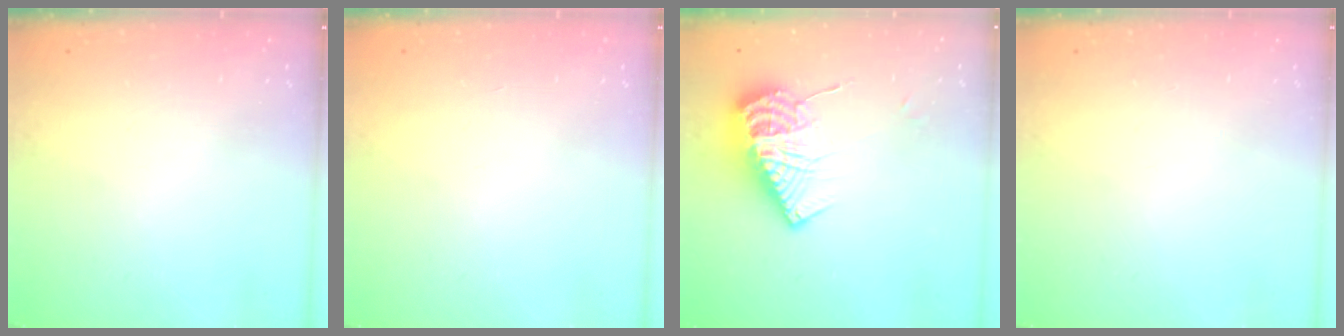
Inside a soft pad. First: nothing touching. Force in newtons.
{"total": 0.0}
{"total": 13.5, "press": 13.4, "slide": 1.1}
{"total": 0.0}